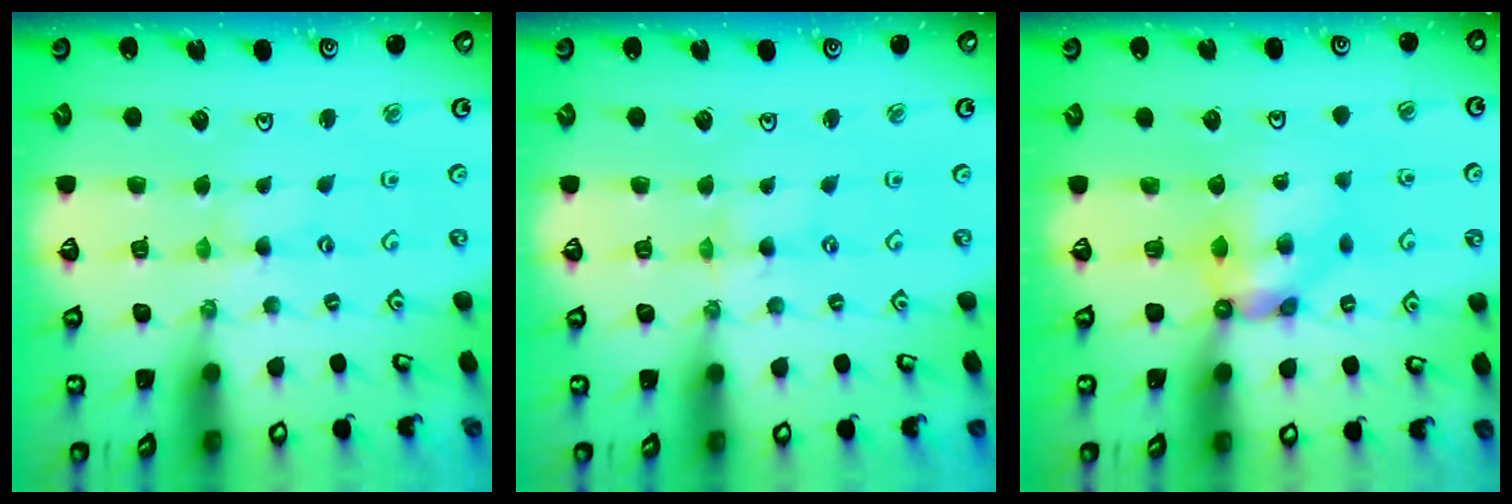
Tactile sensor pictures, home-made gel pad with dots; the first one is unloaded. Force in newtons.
{"total": 0.0}
{"total": 6.3, "press": 6.3, "slide": 0.5}